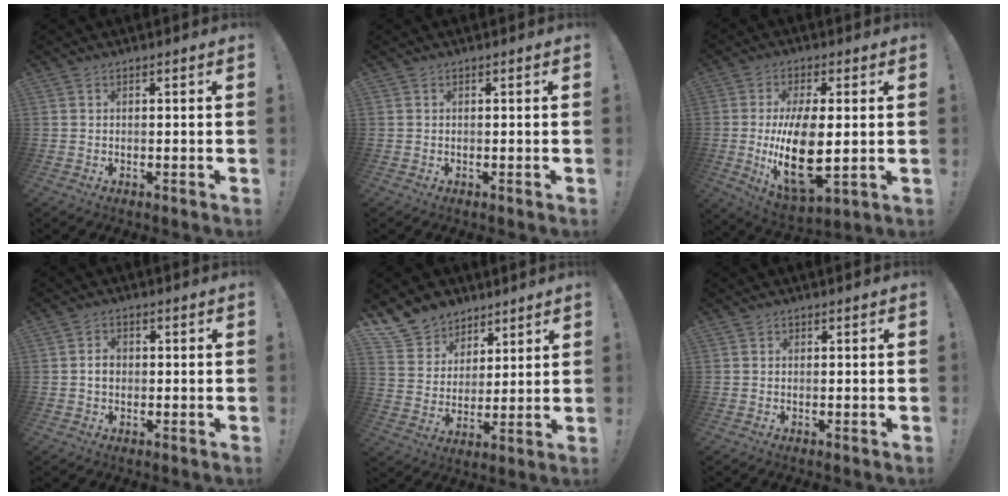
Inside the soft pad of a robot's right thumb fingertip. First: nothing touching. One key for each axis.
{"total": 0.0}
{"total": 17.7, "fx": -1.0, "fy": 8.0, "fz": 15.7, "tx": -0.289, "ty": -0.025, "tz": -0.015}
{"total": 2.9, "fx": -0.2, "fy": 2.2, "fz": 1.8, "tx": -0.022, "ty": 0.003, "tz": -0.006}
{"total": 11.2, "fx": 7.8, "fy": 7.9, "fz": 1.8, "tx": -0.039, "ty": -0.054, "tz": 0.158}
{"total": 0.0}